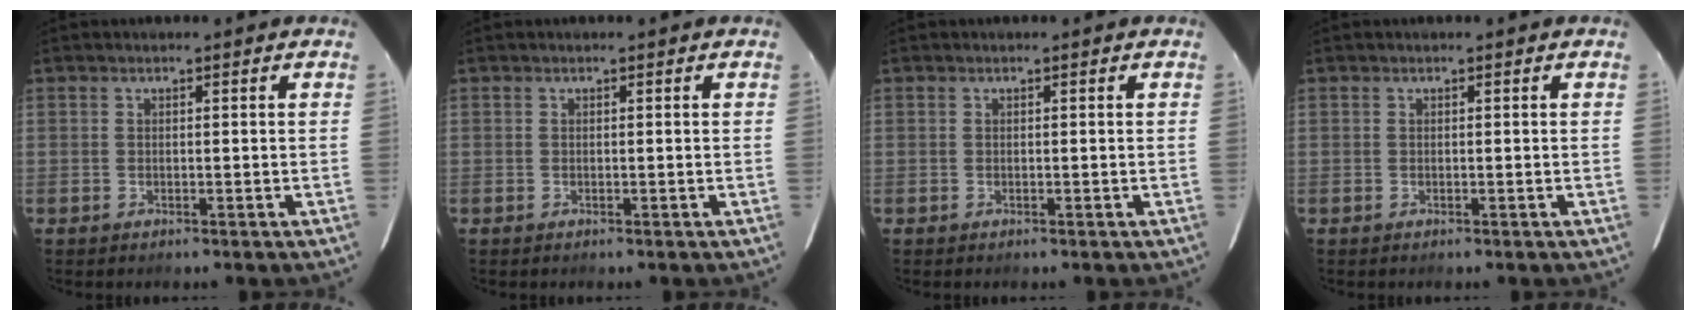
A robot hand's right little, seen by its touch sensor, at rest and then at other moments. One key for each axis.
{"total": 0.0}
{"total": 0.0}
{"total": 0.0}